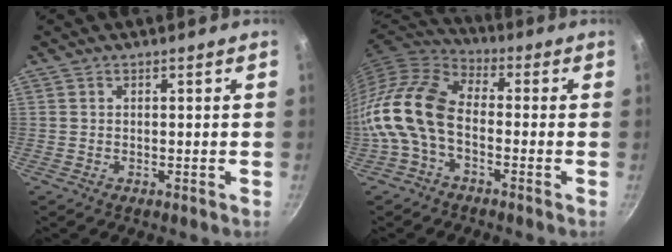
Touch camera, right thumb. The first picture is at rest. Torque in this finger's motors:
{"motor_torque": [1.58, 2.85, 1.33, -1.29, 0.56]}